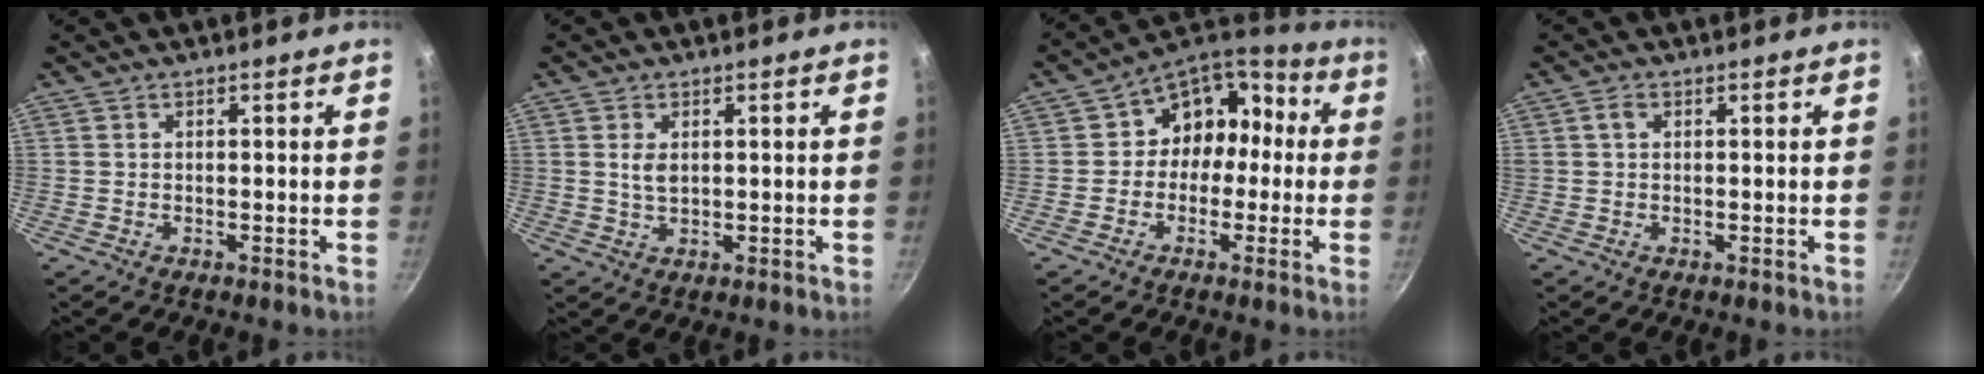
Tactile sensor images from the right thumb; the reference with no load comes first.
{"total": 2.9, "force": [0.7, 1.7, 2.3], "torque": [-0.039, -0.006, 0.016]}
{"total": 11.2, "force": [-0.7, 9.7, 5.5], "torque": [-0.024, 0.042, -0.030]}
{"total": 1.7, "force": [0.5, 1.1, 1.1], "torque": [-0.016, 0.007, 0.010]}